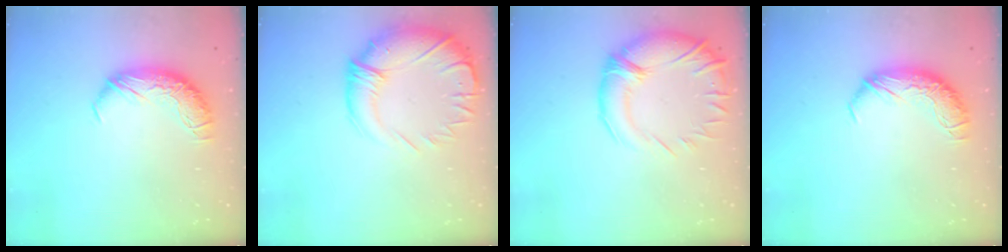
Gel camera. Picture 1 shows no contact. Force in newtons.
{"total": 4.1, "press": 2.2, "slide": 3.4}
{"total": 4.6, "press": 3.2, "slide": 3.4}
{"total": 0.0}